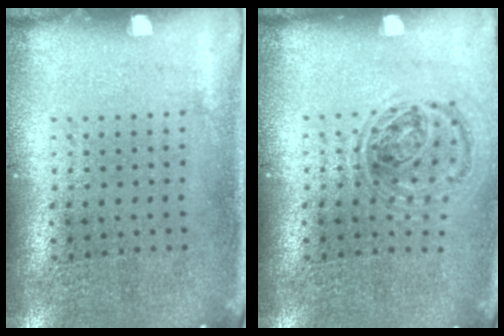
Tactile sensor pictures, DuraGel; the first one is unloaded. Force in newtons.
{"total": 0.9, "press": 0.9, "slide": 0.2}